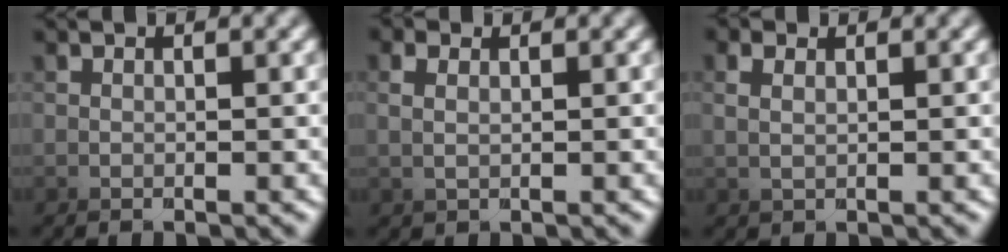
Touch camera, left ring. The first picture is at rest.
{"total": 2.7, "force": [-0.4, -2.5, -1.0], "torque": [0.028, 0.013, -0.011]}
{"total": 2.4, "force": [-0.1, -2.2, -0.9], "torque": [0.027, 0.012, -0.007]}